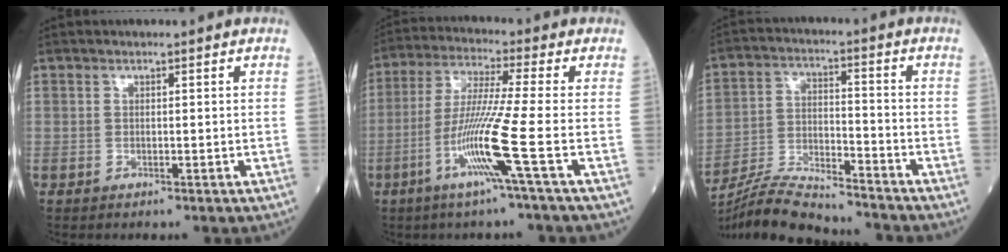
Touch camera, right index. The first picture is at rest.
{"total": 10.6, "force": [-4.0, -2.3, 9.6], "torque": [-0.191, -0.020, -0.083]}
{"total": 13.4, "force": [-12.7, 0.6, 4.1], "torque": [-0.077, 0.002, -0.224]}